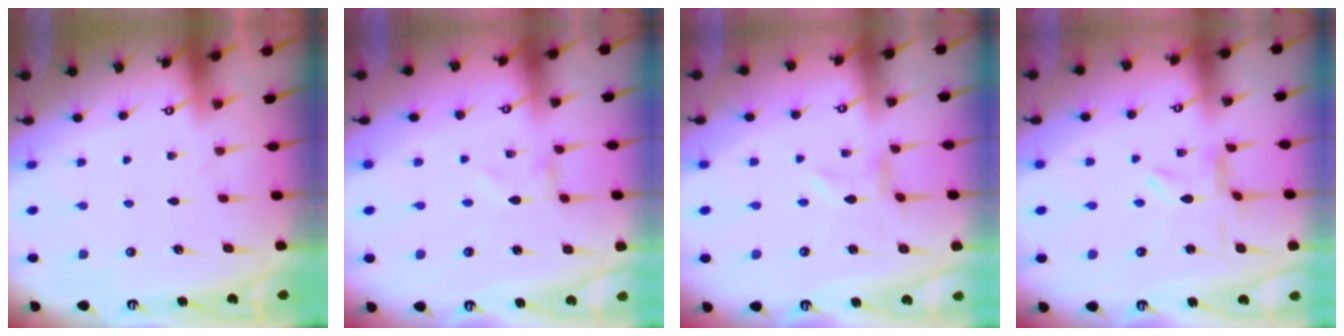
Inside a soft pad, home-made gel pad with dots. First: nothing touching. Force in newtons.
{"total": 0.0}
{"total": 0.0}
{"total": 0.0}